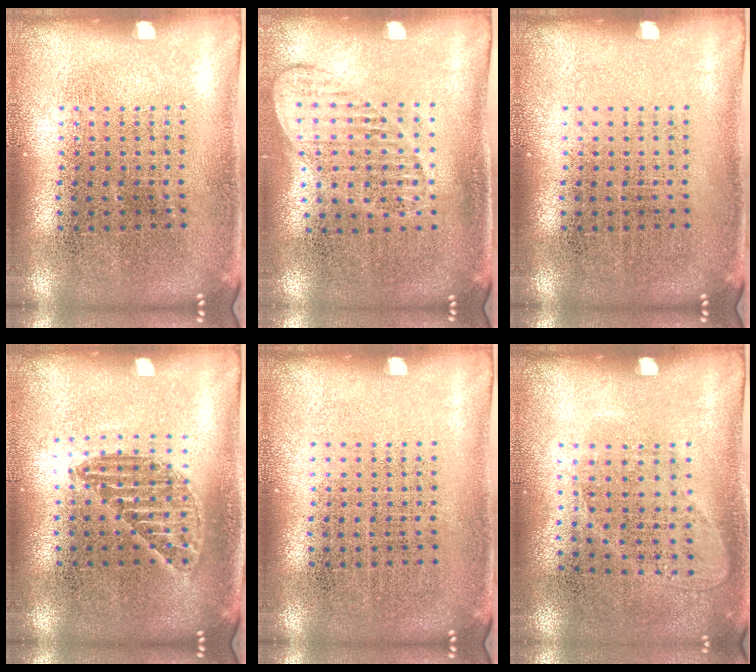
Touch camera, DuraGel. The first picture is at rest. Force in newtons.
{"total": 1.1, "press": 1.1, "slide": 0.2}
{"total": 0.0}
{"total": 1.2, "press": 1.1, "slide": 0.4}
{"total": 0.0}
{"total": 1.0, "press": 0.9, "slide": 0.5}